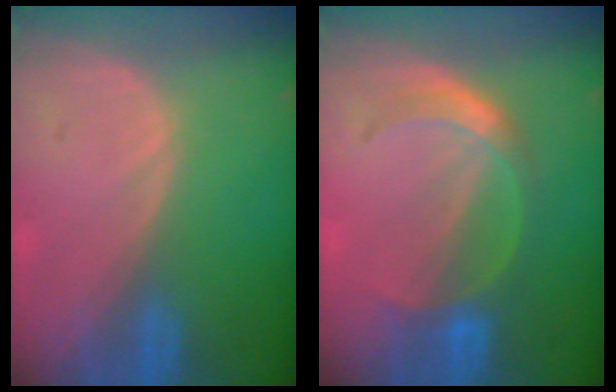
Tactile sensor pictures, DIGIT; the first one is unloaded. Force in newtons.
{"total": 5.1, "press": 5.0, "slide": 0.7}